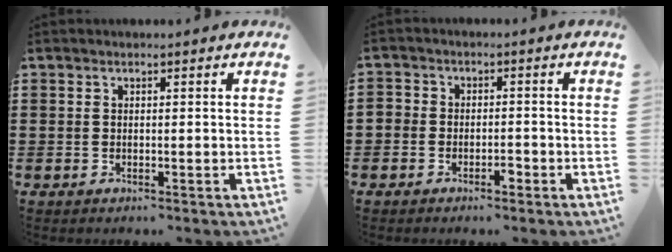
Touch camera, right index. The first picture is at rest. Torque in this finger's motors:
{"motor_torque": [0.30, 0.26, 0.08, 0.04]}